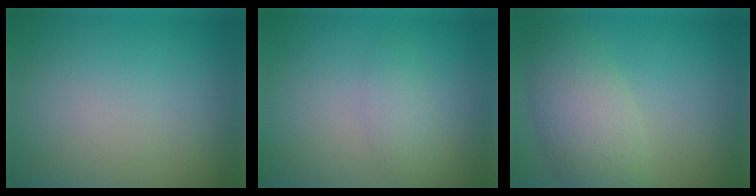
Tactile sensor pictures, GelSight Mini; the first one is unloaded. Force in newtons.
{"total": 1.7, "press": 1.7, "slide": 0.1}
{"total": 5.5, "press": 5.5, "slide": 0.3}